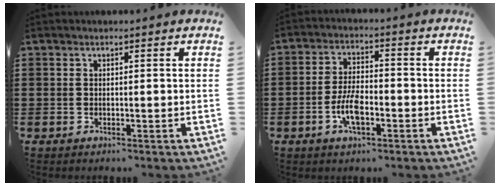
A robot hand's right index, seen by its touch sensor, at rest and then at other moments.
{"total": 5.9, "force": [-2.2, 2.5, 4.9], "torque": [-0.107, 0.002, -0.045]}